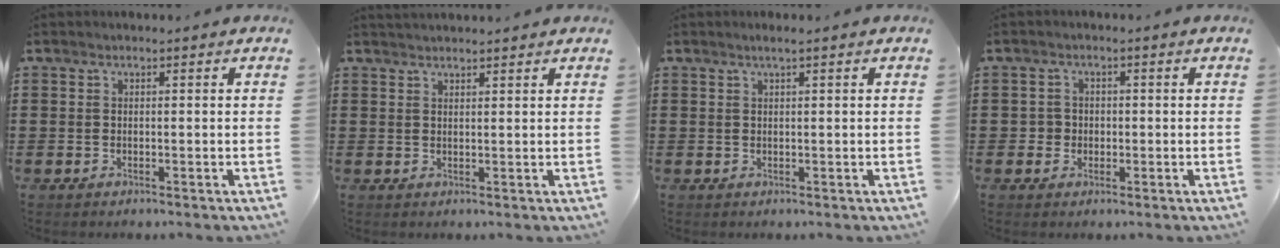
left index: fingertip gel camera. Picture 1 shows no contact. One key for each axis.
{"total": 1.3, "fx": 1.3, "fy": -0.1, "fz": 0.2, "tx": -0.006, "ty": 0.000, "tz": 0.025}
{"total": 1.0, "fx": 0.5, "fy": -0.1, "fz": 0.8, "tx": -0.015, "ty": -0.001, "tz": 0.009}
{"total": 1.8, "fx": -0.3, "fy": 1.8, "fz": 0.4, "tx": -0.015, "ty": 0.004, "tz": -0.008}